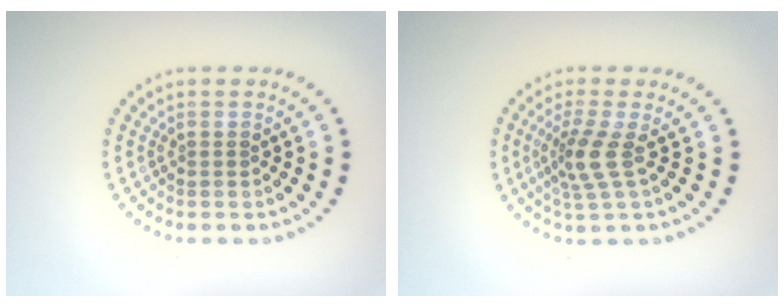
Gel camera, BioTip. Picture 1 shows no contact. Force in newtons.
{"total": 2.9, "press": 2.2, "slide": 2.0}